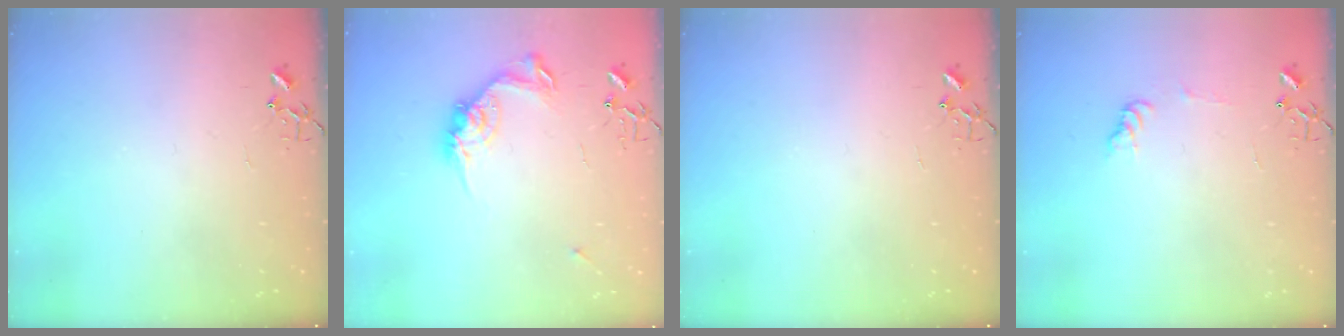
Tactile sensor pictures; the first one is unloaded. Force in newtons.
{"total": 13.3, "press": 13.3, "slide": 0.1}
{"total": 0.0}
{"total": 7.3, "press": 7.3, "slide": 0.8}